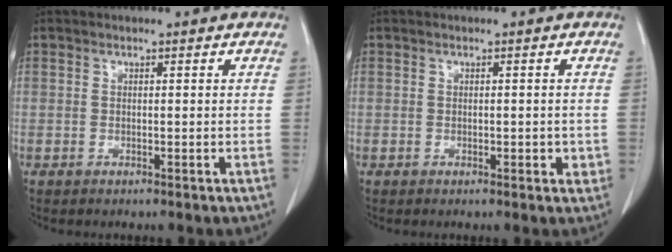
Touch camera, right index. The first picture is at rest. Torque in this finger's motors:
{"motor_torque": [0.01, 0.08, 0.03, 0.02]}